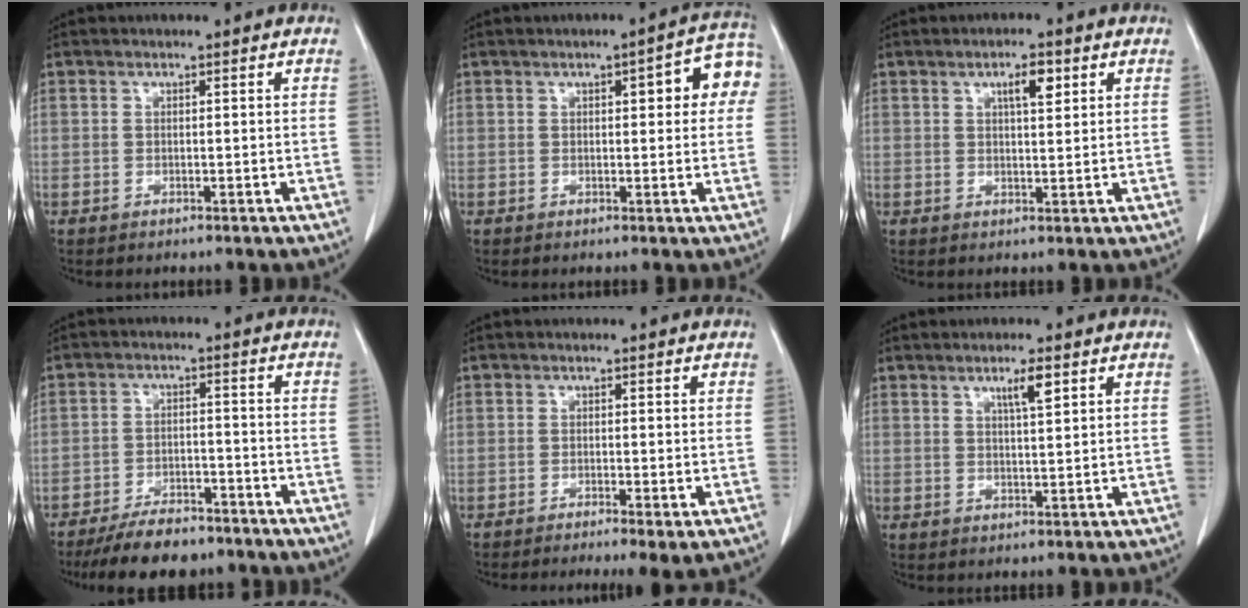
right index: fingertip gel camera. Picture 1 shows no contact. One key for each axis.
{"total": 7.4, "fx": 2.0, "fy": 2.2, "fz": 6.8, "tx": -0.076, "ty": 0.022, "tz": 0.017}
{"total": 3.7, "fx": 1.8, "fy": 0.9, "fz": 3.1, "tx": -0.052, "ty": 0.000, "tz": 0.029}
{"total": 9.3, "fx": -7.9, "fy": 3.2, "fz": 3.8, "tx": -0.058, "ty": -0.007, "tz": -0.130}
{"total": 6.1, "fx": -4.6, "fy": 0.4, "fz": 4.0, "tx": -0.048, "ty": -0.013, "tz": -0.064}
{"total": 3.2, "fx": 1.7, "fy": 0.1, "fz": 2.7, "tx": -0.048, "ty": -0.002, "tz": 0.029}